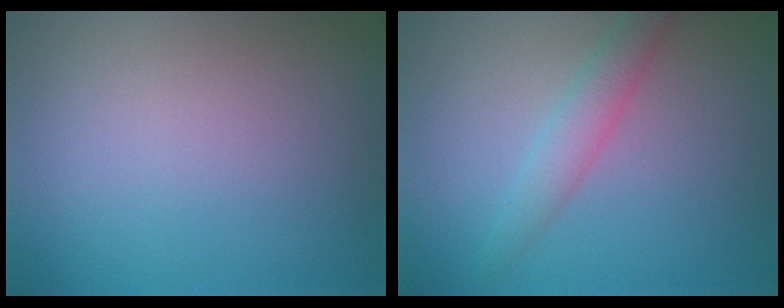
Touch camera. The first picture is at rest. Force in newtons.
{"total": 2.9, "press": 2.9, "slide": 0.1}